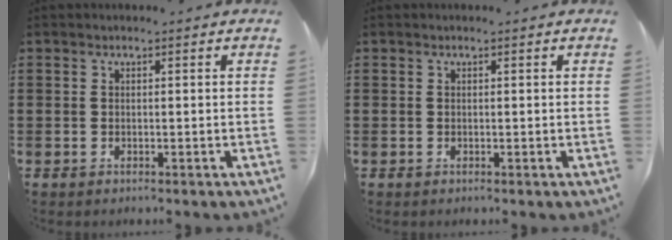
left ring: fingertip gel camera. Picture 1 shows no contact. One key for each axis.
{"total": 0.0}